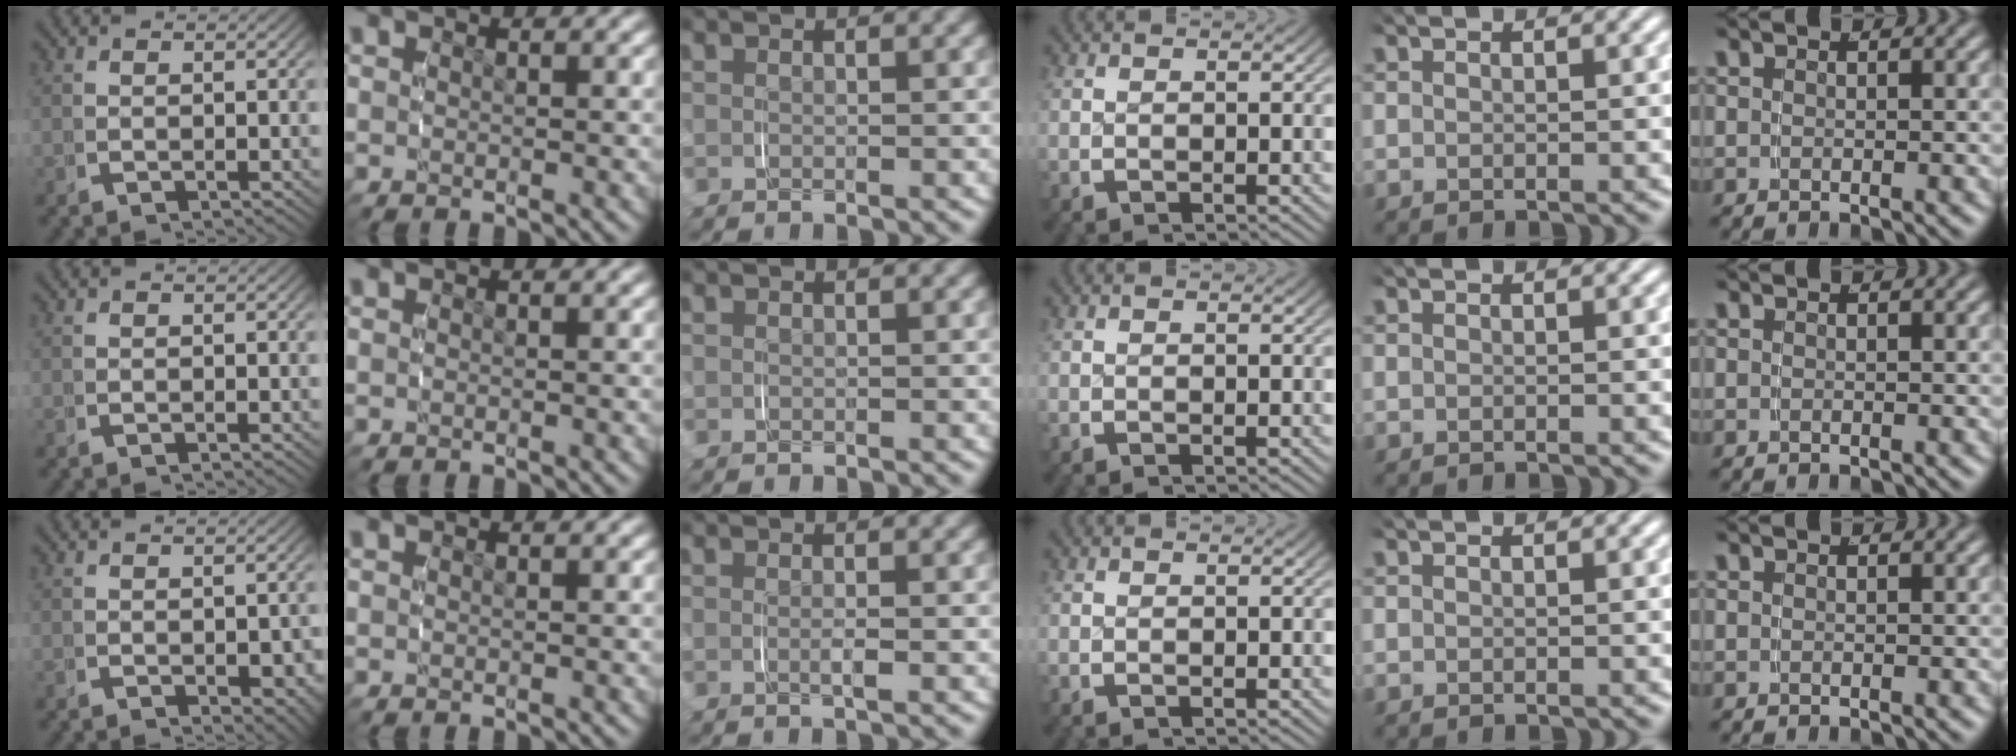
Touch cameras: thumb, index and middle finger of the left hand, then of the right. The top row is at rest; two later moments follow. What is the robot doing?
{"motion": "grasp_and_lifting", "object": "string"}